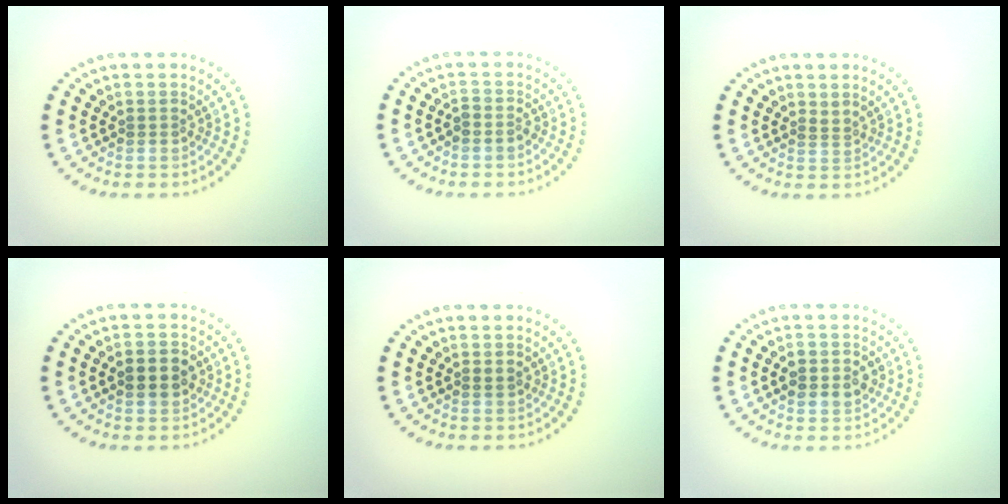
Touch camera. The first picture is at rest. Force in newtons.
{"total": 1.2, "press": 1.0, "slide": 0.6}
{"total": 0.8, "press": 0.2, "slide": 0.7}
{"total": 2.6, "press": 2.6, "slide": 0.2}
{"total": 0.8, "press": 0.8, "slide": 0.2}
{"total": 2.7, "press": 2.7, "slide": 0.1}